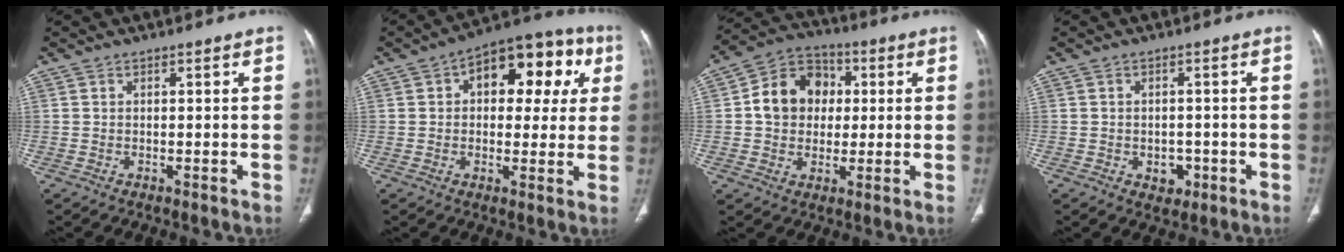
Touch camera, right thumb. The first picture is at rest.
{"total": 16.8, "force": [5.0, 9.6, 12.9], "torque": [-0.117, 0.026, 0.060]}
{"total": 12.0, "force": [1.3, 10.0, 6.6], "torque": [-0.077, 0.018, 0.013]}
{"total": 3.2, "force": [-1.2, 2.4, 1.7], "torque": [-0.007, 0.005, -0.009]}